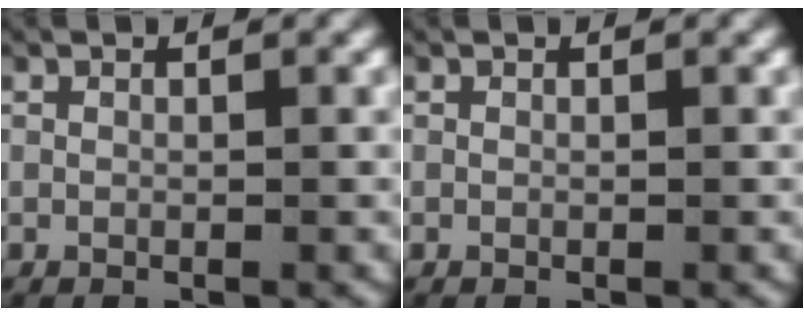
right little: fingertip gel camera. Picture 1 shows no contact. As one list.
[{"total": 0.0}]